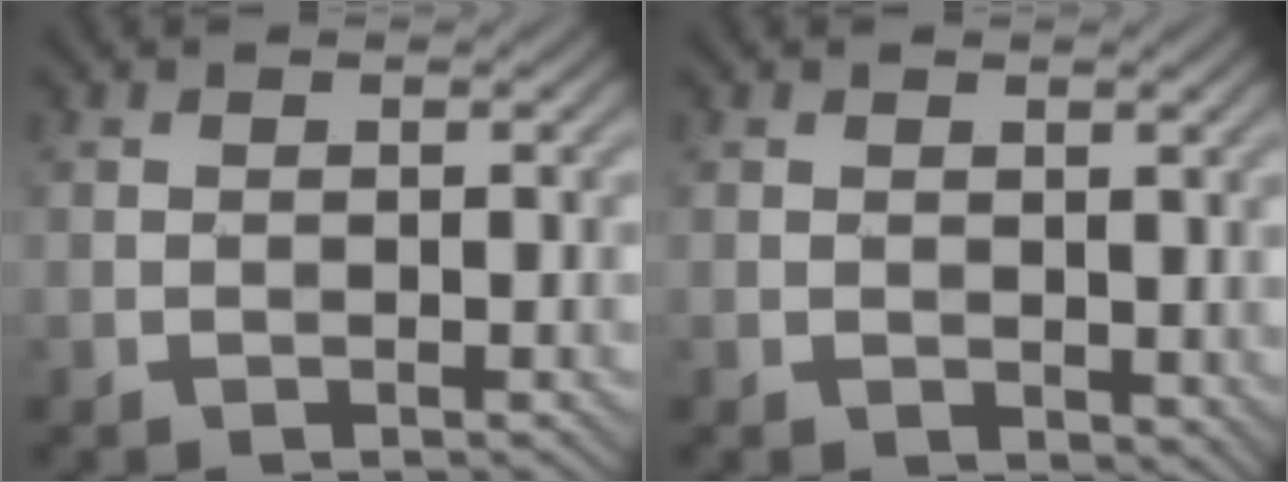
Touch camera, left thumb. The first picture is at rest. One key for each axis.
{"total": 1.4, "fx": 0.7, "fy": 0.9, "fz": 0.7, "tx": -0.013, "ty": -0.007, "tz": 0.018}